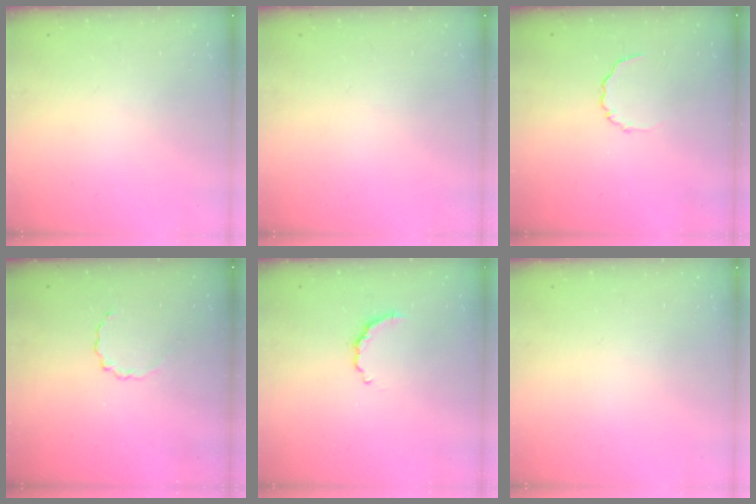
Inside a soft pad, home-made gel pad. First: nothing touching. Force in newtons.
{"total": 0.0}
{"total": 3.1, "press": 3.0, "slide": 1.0}
{"total": 3.6, "press": 3.4, "slide": 1.2}
{"total": 3.7, "press": 3.6, "slide": 0.9}
{"total": 0.0}